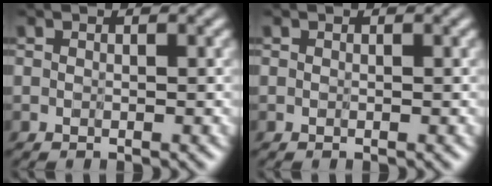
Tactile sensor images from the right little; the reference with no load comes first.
{"total": 0.0}